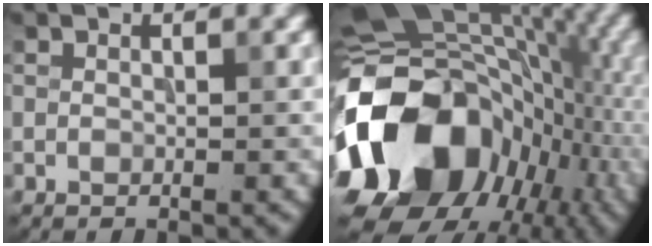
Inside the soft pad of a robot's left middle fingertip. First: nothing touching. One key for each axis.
{"total": 18.8, "fx": -5.4, "fy": 14.0, "fz": 11.3, "tx": -0.228, "ty": -0.002, "tz": -0.098}